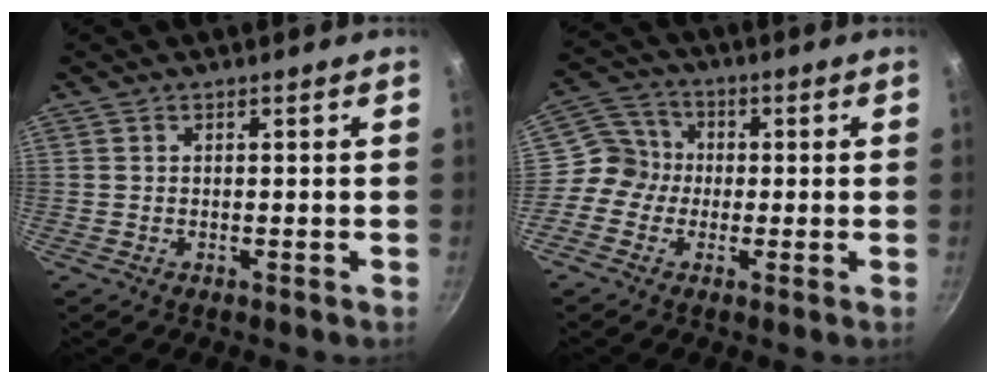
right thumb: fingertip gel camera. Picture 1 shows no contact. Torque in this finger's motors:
{"motor_torque": [0.24, 0.06, -0.08, 0.22, -0.04]}